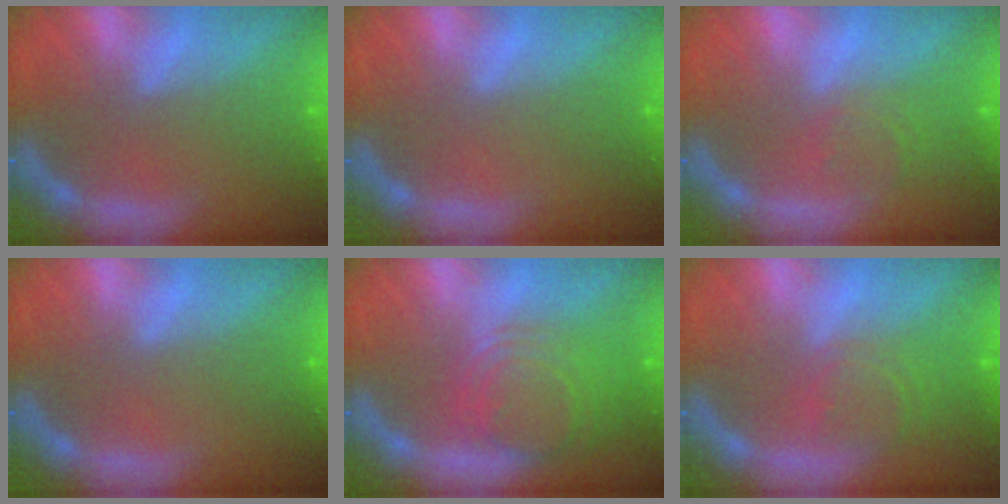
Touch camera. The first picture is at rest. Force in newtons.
{"total": 0.0}
{"total": 1.9}
{"total": 0.0}
{"total": 8.1}
{"total": 3.5}